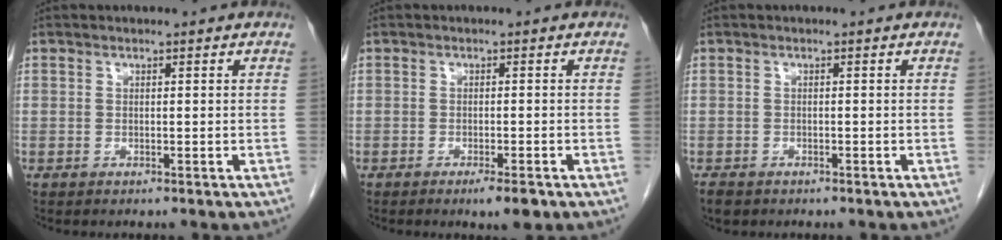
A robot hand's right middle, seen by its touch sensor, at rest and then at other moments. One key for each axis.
{"total": 3.0, "fx": -1.8, "fy": 0.4, "fz": 2.3, "tx": -0.031, "ty": -0.004, "tz": -0.024}
{"total": 2.2, "fx": -1.6, "fy": 1.2, "fz": 0.8, "tx": -0.015, "ty": -0.002, "tz": -0.023}